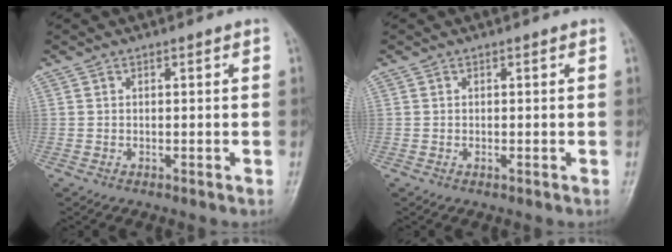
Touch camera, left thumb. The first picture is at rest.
{"total": 0.5, "force": [0.0, 0.2, 0.5], "torque": [-0.008, 0.002, -0.001]}